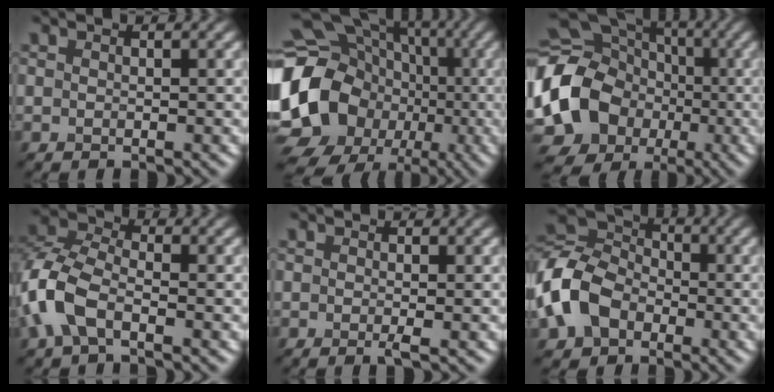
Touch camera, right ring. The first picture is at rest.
{"total": 20.5, "force": [-3.5, 18.0, 9.1], "torque": [-0.167, -0.004, -0.103]}
{"total": 15.6, "force": [-2.2, 13.6, 7.4], "torque": [-0.159, -0.014, -0.070]}
{"total": 6.4, "force": [-2.4, 3.8, 4.6], "torque": [-0.121, 0.010, -0.062]}
{"total": 0.9, "force": [-0.4, 0.0, 0.8], "torque": [-0.020, -0.006, -0.007]}
{"total": 8.4, "force": [-2.3, 6.5, 4.8], "torque": [-0.116, 0.010, -0.065]}